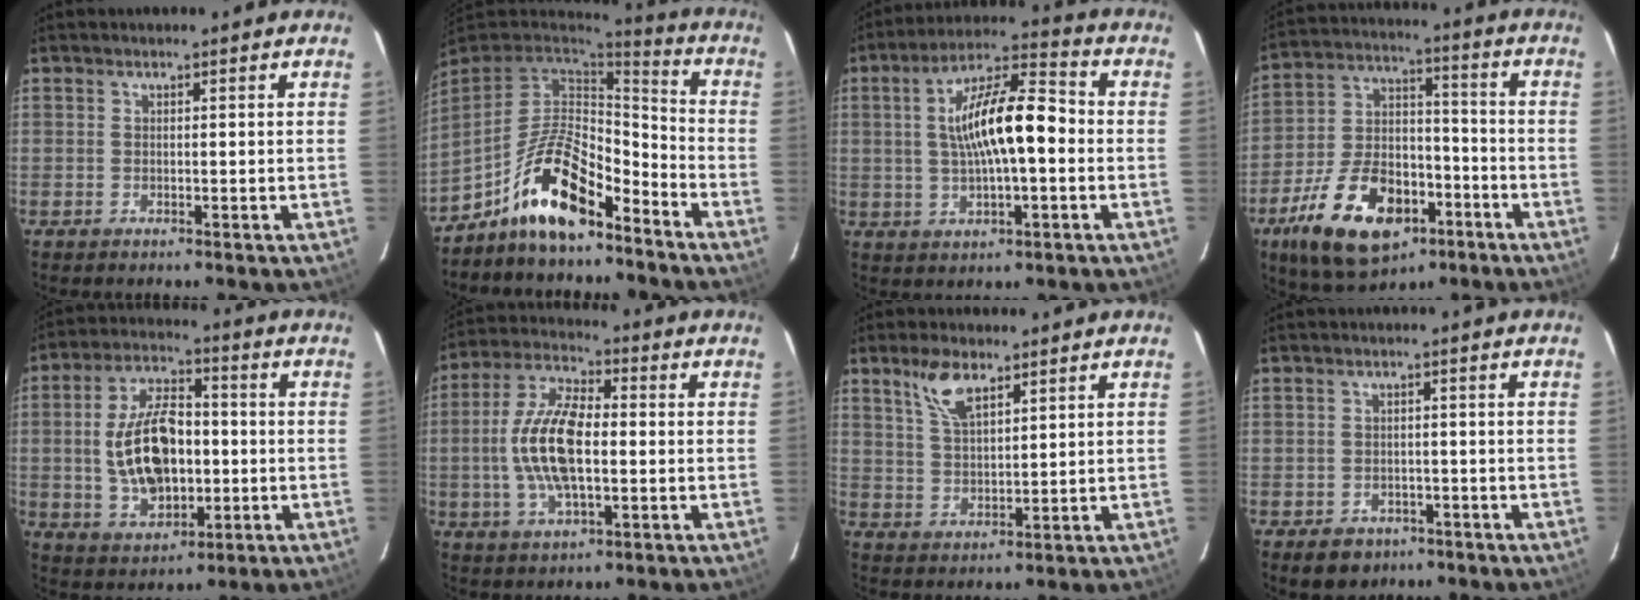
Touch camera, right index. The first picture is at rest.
{"total": 15.1, "force": [-9.8, 5.7, 10.0], "torque": [-0.201, 0.014, -0.179]}
{"total": 14.4, "force": [0.1, 4.6, 13.6], "torque": [-0.240, 0.022, 0.000]}
{"total": 20.1, "force": [-10.3, 11.3, 13.0], "torque": [-0.269, 0.005, -0.163]}
{"total": 14.7, "force": [-0.9, 8.2, 12.1], "torque": [-0.240, 0.011, -0.002]}
{"total": 14.0, "force": [-1.1, 5.8, 12.6], "torque": [-0.261, 0.007, -0.022]}
{"total": 6.8, "force": [4.3, 2.7, 4.5], "torque": [-0.086, 0.008, 0.089]}
{"total": 5.2, "force": [-2.7, 4.2, 1.3], "torque": [-0.029, 0.009, -0.029]}